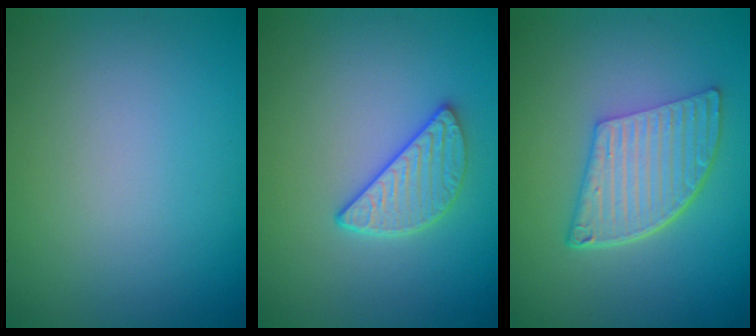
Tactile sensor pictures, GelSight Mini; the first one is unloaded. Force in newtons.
{"total": 2.9, "press": 2.6, "slide": 1.3}
{"total": 5.8, "press": 4.2, "slide": 4.0}